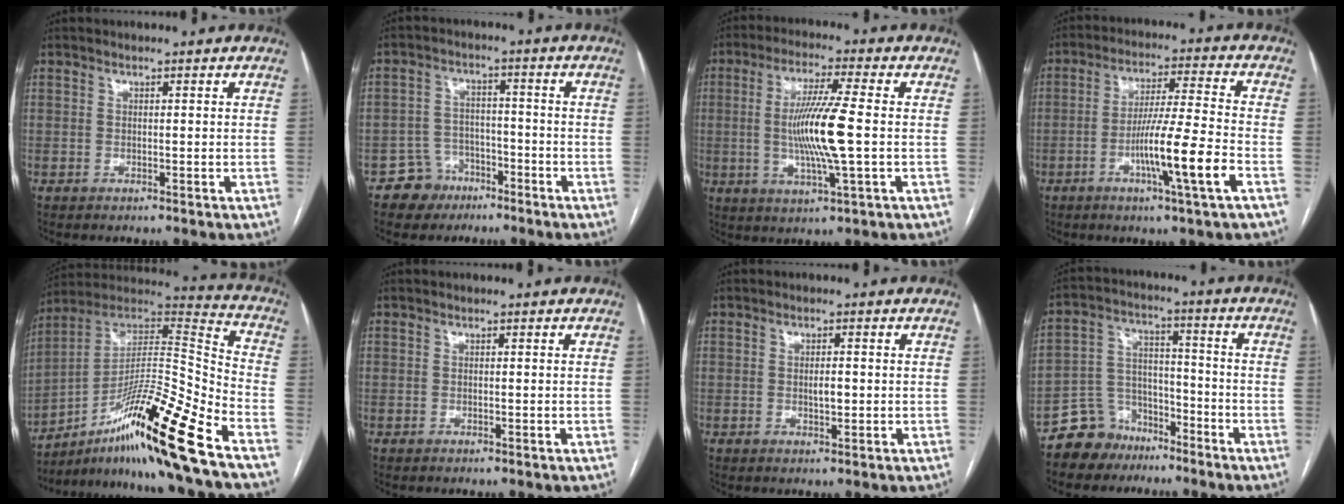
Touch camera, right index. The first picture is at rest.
{"total": 5.9, "force": [-3.7, 4.6, 0.2], "torque": [0.008, 0.014, -0.059]}
{"total": 11.0, "force": [-0.5, 0.0, 11.0], "torque": [-0.215, -0.006, -0.012]}
{"total": 11.5, "force": [-4.3, -0.9, 10.7], "torque": [-0.187, -0.009, -0.078]}
{"total": 21.8, "force": [-13.6, -0.7, 17.1], "torque": [-0.286, 0.005, -0.238]}
{"total": 0.0}
{"total": 2.0, "force": [-0.1, 0.6, 1.9], "torque": [-0.034, 0.001, -0.001]}
{"total": 8.6, "force": [-6.3, 5.8, 0.5], "torque": [-0.005, 0.035, -0.114]}